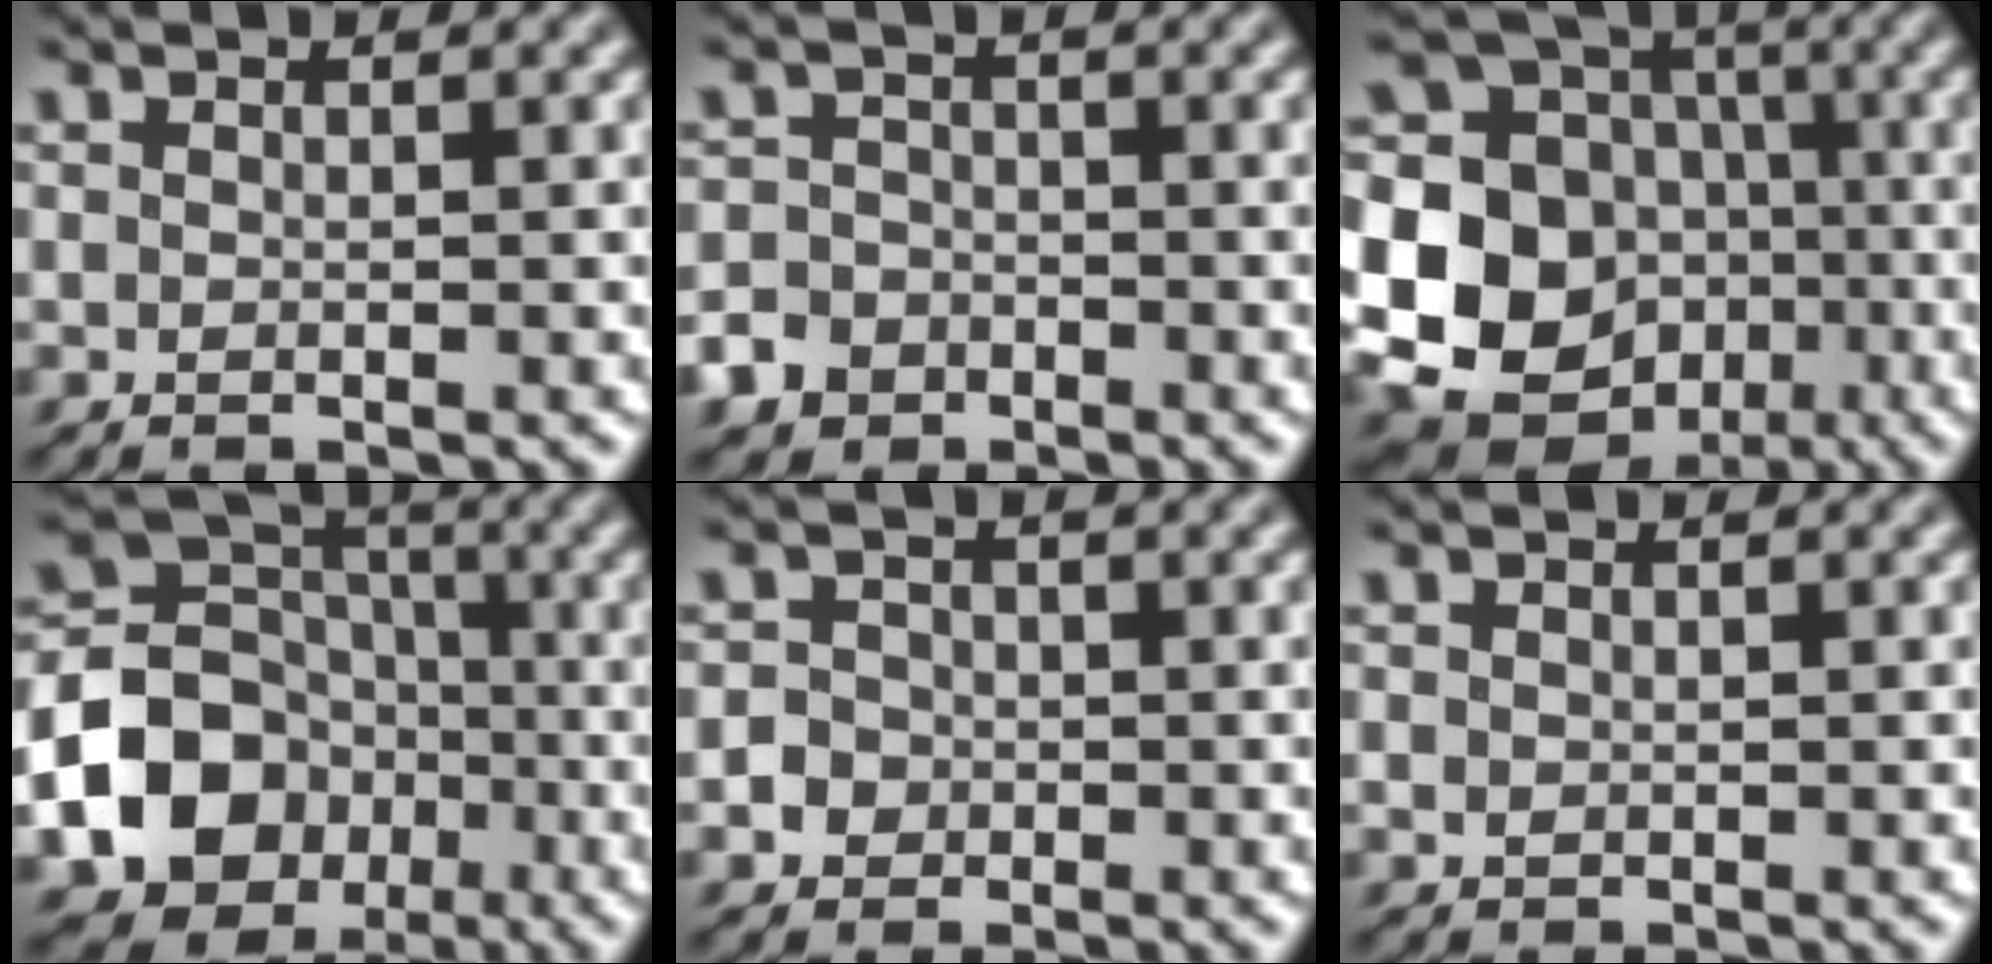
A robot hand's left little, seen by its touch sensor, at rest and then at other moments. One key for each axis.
{"total": 6.1, "fx": -3.8, "fy": 4.7, "fz": 1.1, "tx": -0.021, "ty": -0.017, "tz": -0.082}
{"total": 21.7, "fx": -4.9, "fy": 19.6, "fz": 7.8, "tx": -0.199, "ty": -0.014, "tz": -0.109}
{"total": 12.4, "fx": -4.7, "fy": 10.3, "fz": 5.0, "tx": -0.108, "ty": -0.015, "tz": -0.101}
{"total": 3.1, "fx": -1.0, "fy": 2.8, "fz": 0.7, "tx": 0.009, "ty": 0.010, "tz": -0.035}
{"total": 0.5, "fx": 0.0, "fy": 0.5, "fz": 0.2, "tx": -0.005, "ty": -0.001, "tz": 0.002}